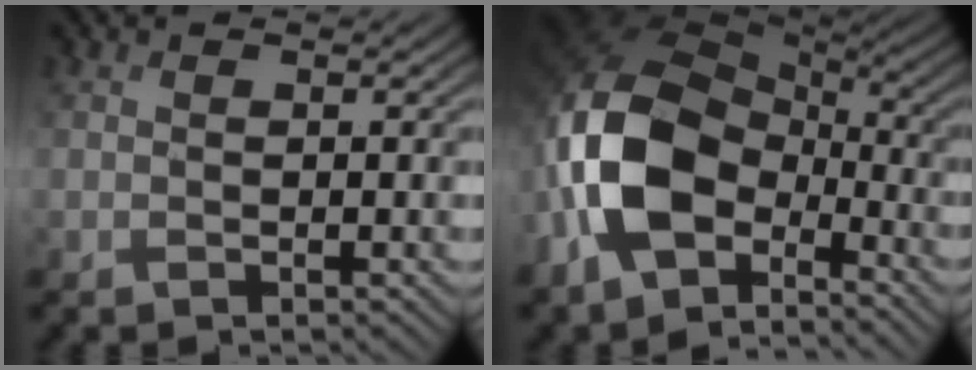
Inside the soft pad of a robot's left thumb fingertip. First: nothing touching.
{"total": 14.8, "force": [-5.8, 9.1, 10.0], "torque": [-0.233, -0.019, -0.128]}